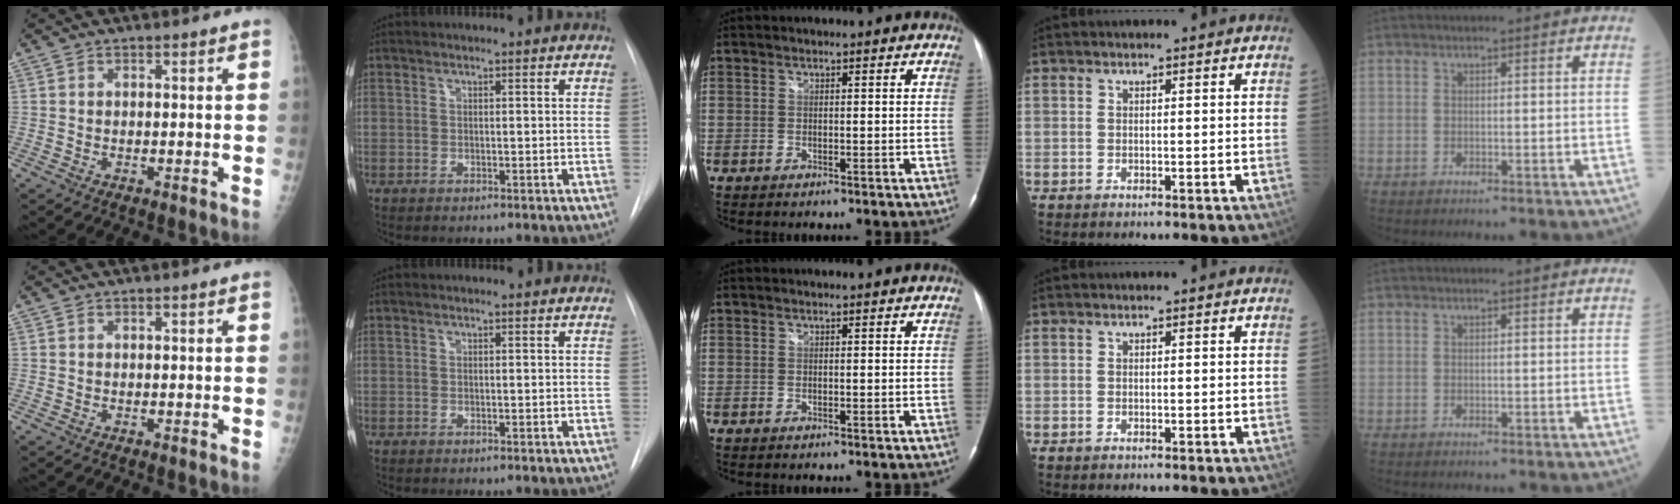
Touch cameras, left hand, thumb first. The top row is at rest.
{}